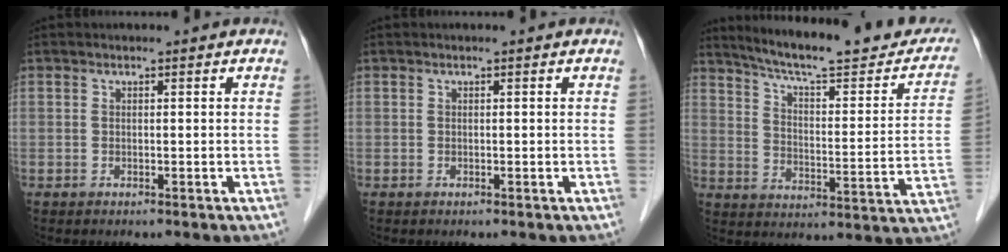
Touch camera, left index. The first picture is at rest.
{"total": 0.0}
{"total": 23.0, "force": [19.7, 3.4, 11.3], "torque": [-0.160, -0.036, 0.257]}